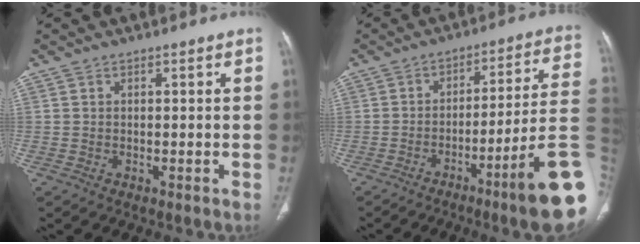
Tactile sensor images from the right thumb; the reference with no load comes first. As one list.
[{"total": 17.6, "force": [-7.4, 0.5, 15.9], "torque": [-0.167, 0.042, -0.111]}]